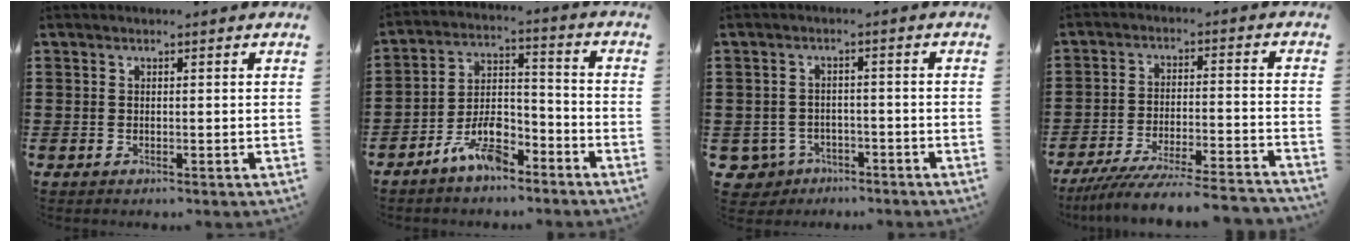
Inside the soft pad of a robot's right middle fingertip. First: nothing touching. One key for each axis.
{"total": 8.1, "fx": -6.2, "fy": 2.9, "fz": 4.4, "tx": -0.093, "ty": 0.007, "tz": -0.117}
{"total": 3.0, "fx": -2.4, "fy": 1.8, "fz": 0.5, "tx": -0.040, "ty": -0.005, "tz": -0.058}
{"total": 7.3, "fx": -6.8, "fy": -0.2, "fz": 2.7, "tx": -0.053, "ty": -0.009, "tz": -0.131}